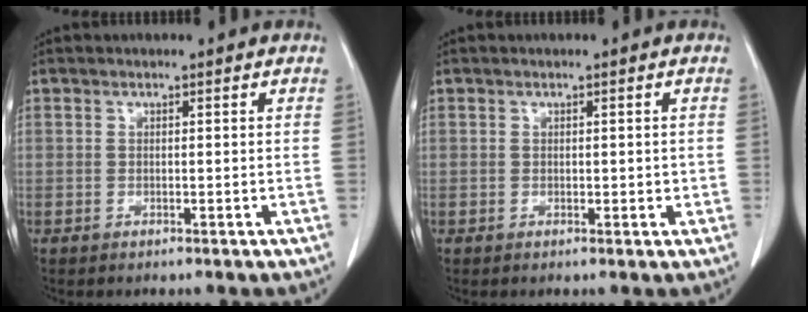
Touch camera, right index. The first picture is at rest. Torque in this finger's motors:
{"motor_torque": [-0.15, 0.33, -0.04, 0.01]}